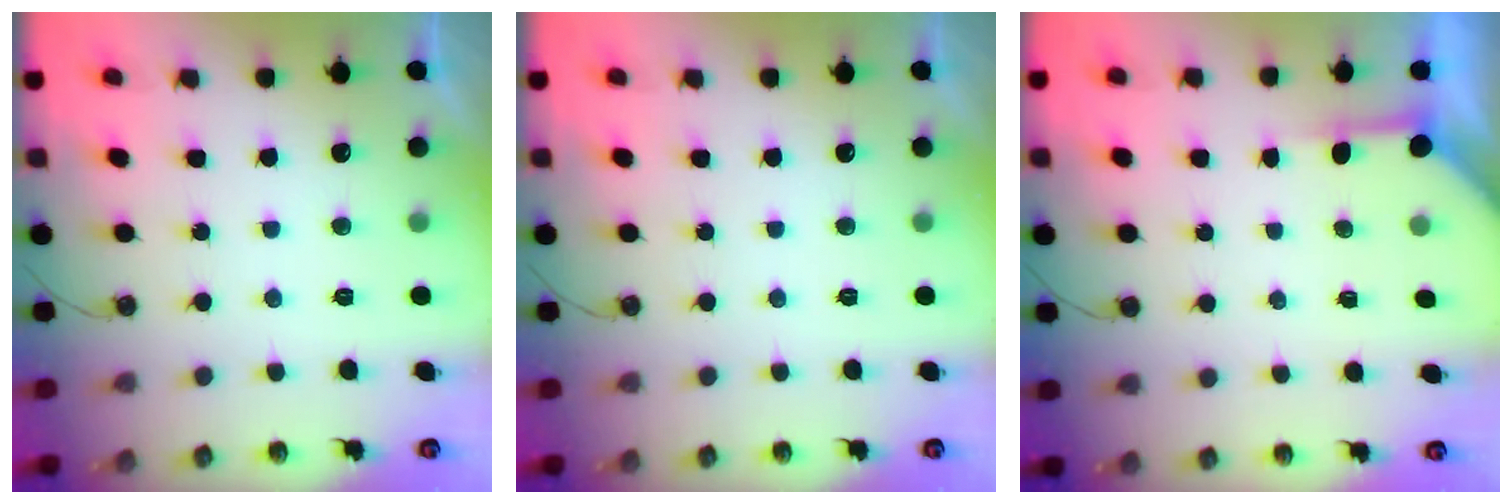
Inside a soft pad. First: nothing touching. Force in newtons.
{"total": 0.0}
{"total": 3.7, "press": 3.6, "slide": 0.5}